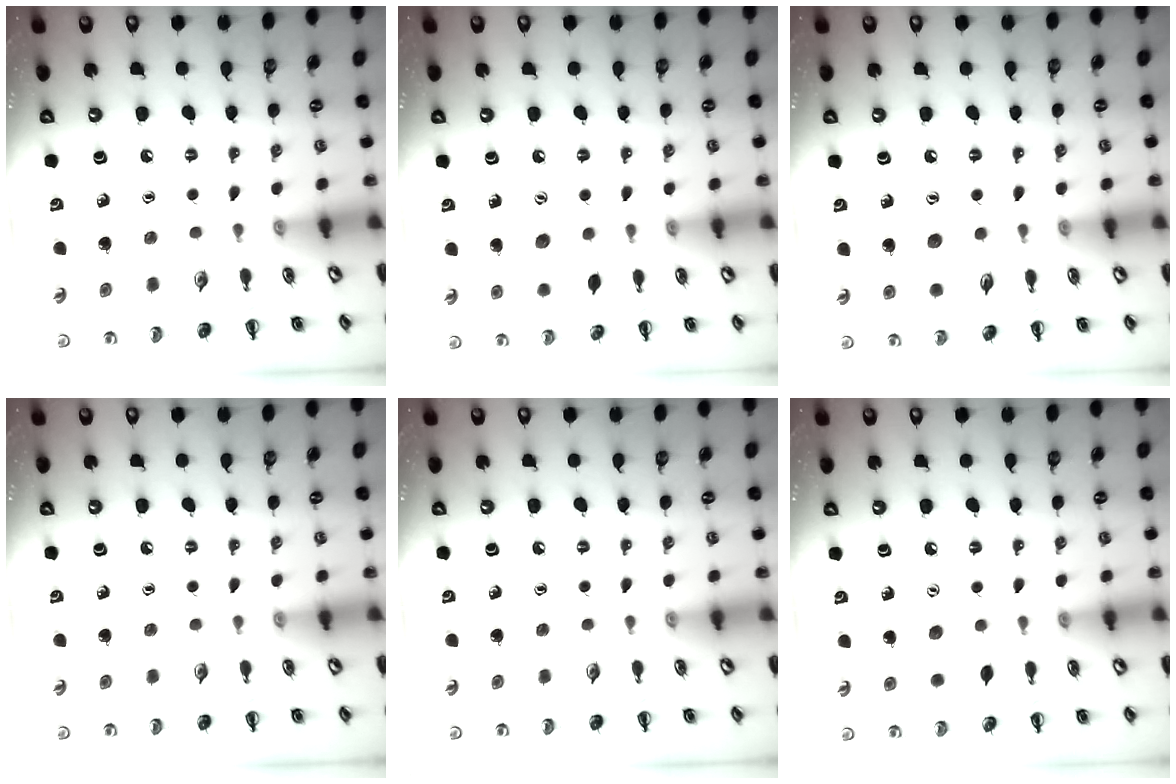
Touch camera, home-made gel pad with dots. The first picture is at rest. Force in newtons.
{"total": 8.5, "press": 8.4, "slide": 1.1}
{"total": 7.5, "press": 7.4, "slide": 1.3}
{"total": 0.0}
{"total": 0.0}
{"total": 2.9, "press": 2.8, "slide": 0.7}